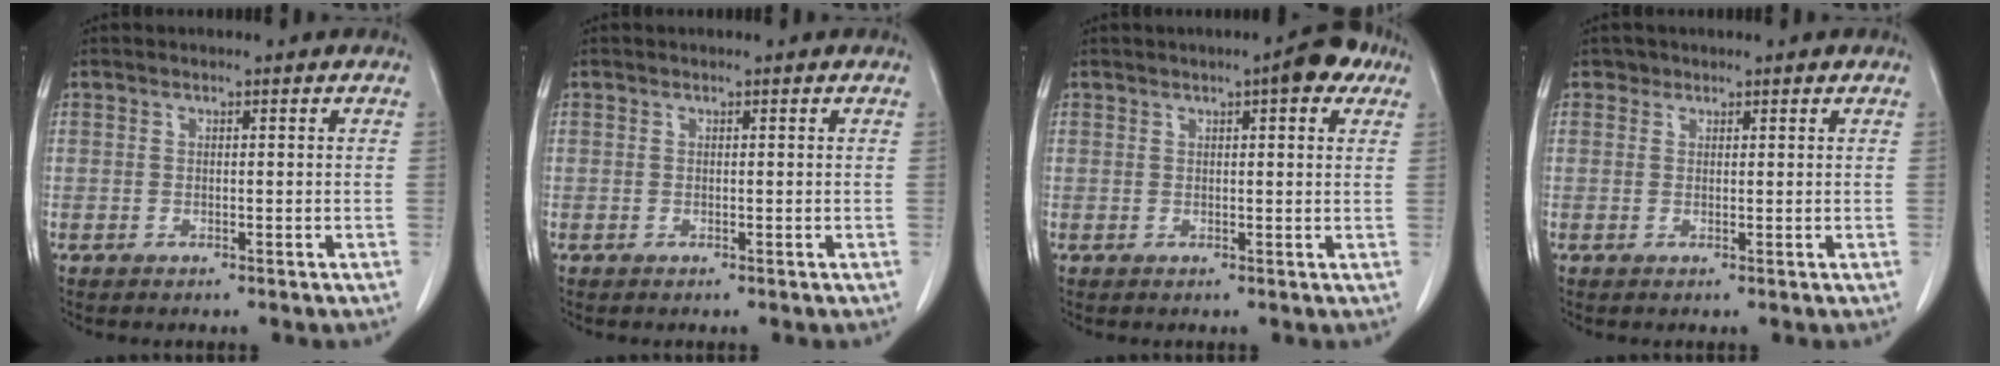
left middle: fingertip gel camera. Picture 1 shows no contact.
{"total": 0.0}
{"total": 5.1, "force": [2.9, 1.3, 4.1], "torque": [-0.053, 0.008, 0.031]}
{"total": 1.0, "force": [0.7, 0.6, -0.2], "torque": [0.006, 0.002, 0.007]}